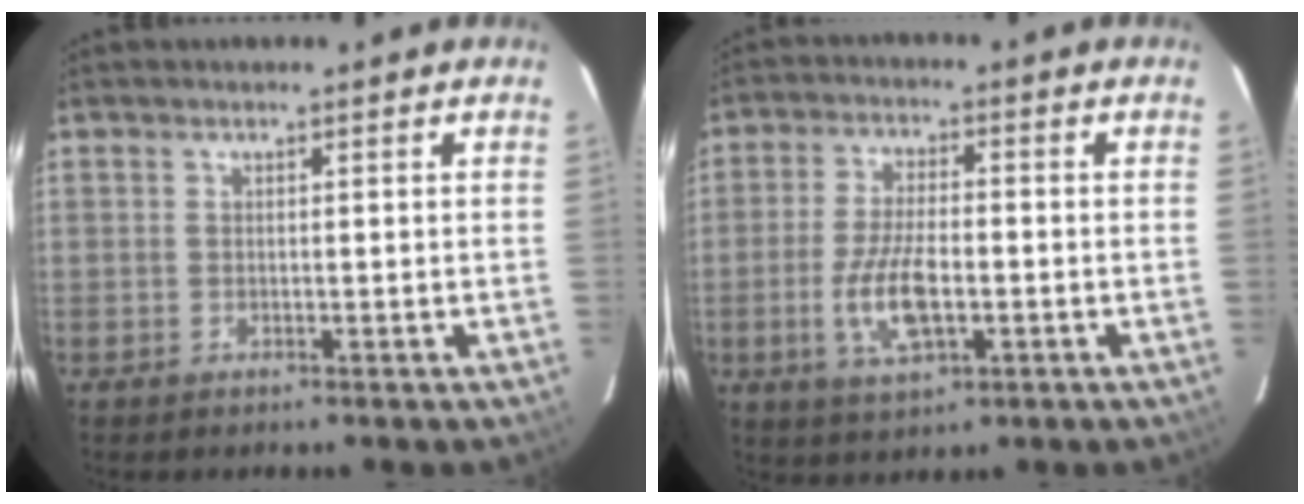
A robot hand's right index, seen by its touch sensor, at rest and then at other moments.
{"total": 9.6, "force": [-2.6, 4.0, 8.4], "torque": [-0.173, -0.005, -0.046]}